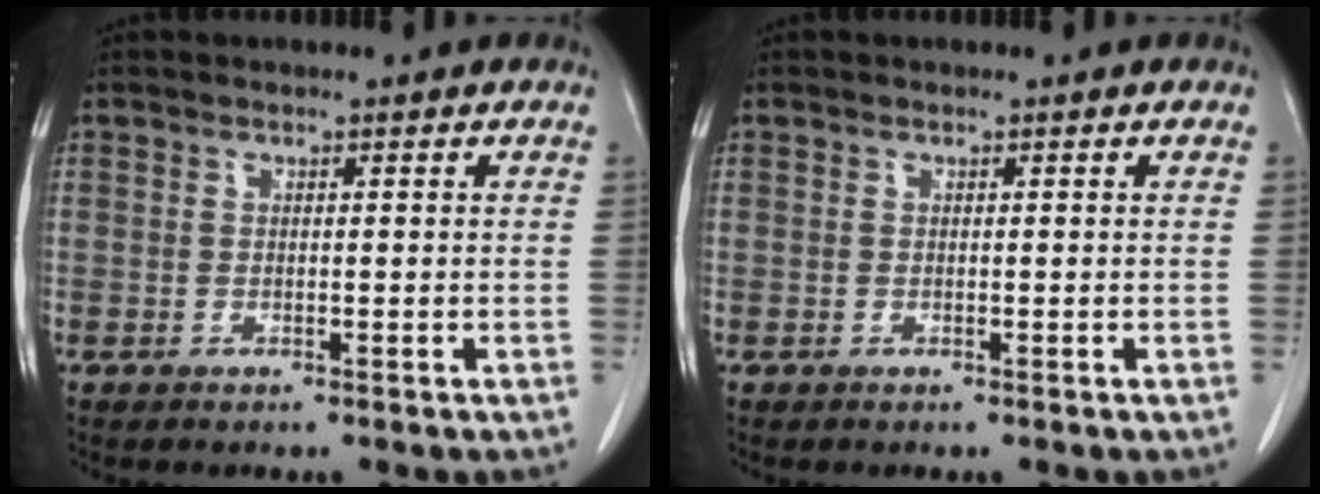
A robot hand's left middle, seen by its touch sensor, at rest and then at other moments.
{"total": 0.0}